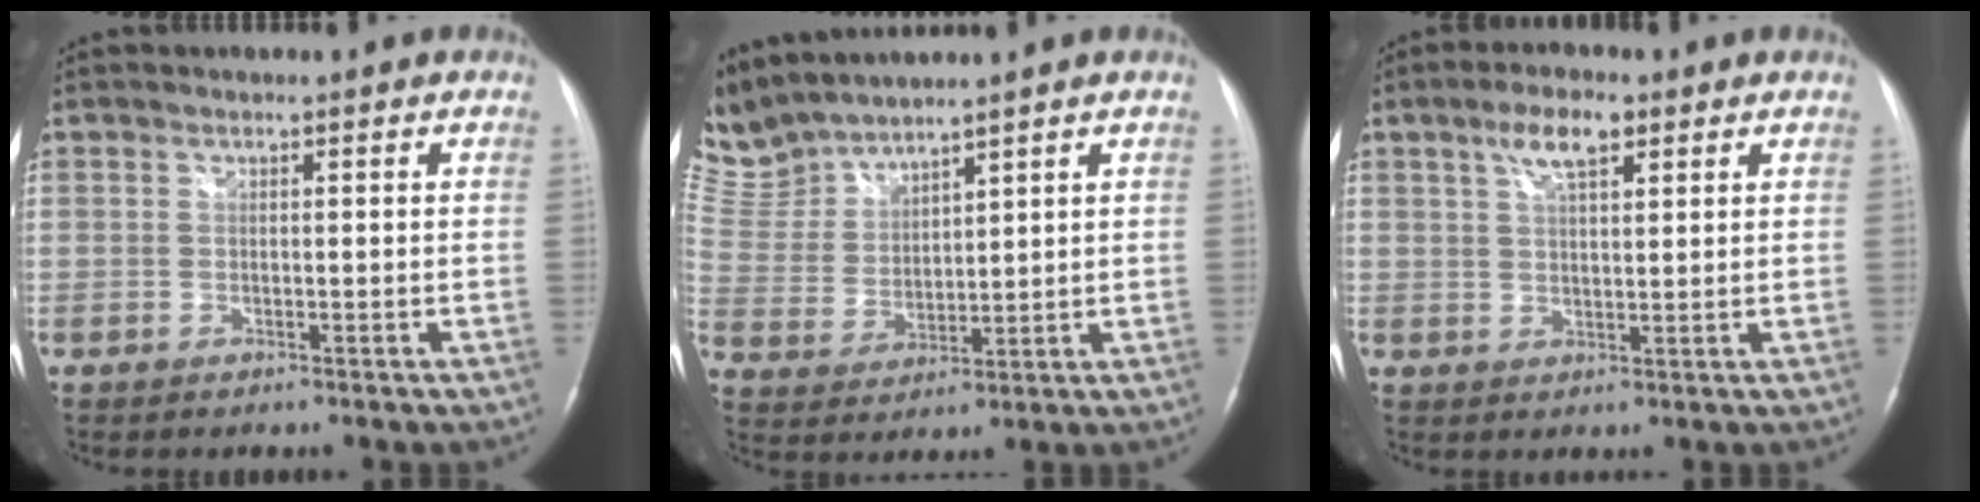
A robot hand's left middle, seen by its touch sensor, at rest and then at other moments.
{"total": 9.4, "force": [9.3, 0.7, 1.1], "torque": [-0.056, 0.016, 0.210]}
{"total": 5.5, "force": [3.1, 1.9, 4.1], "torque": [-0.081, 0.010, 0.055]}